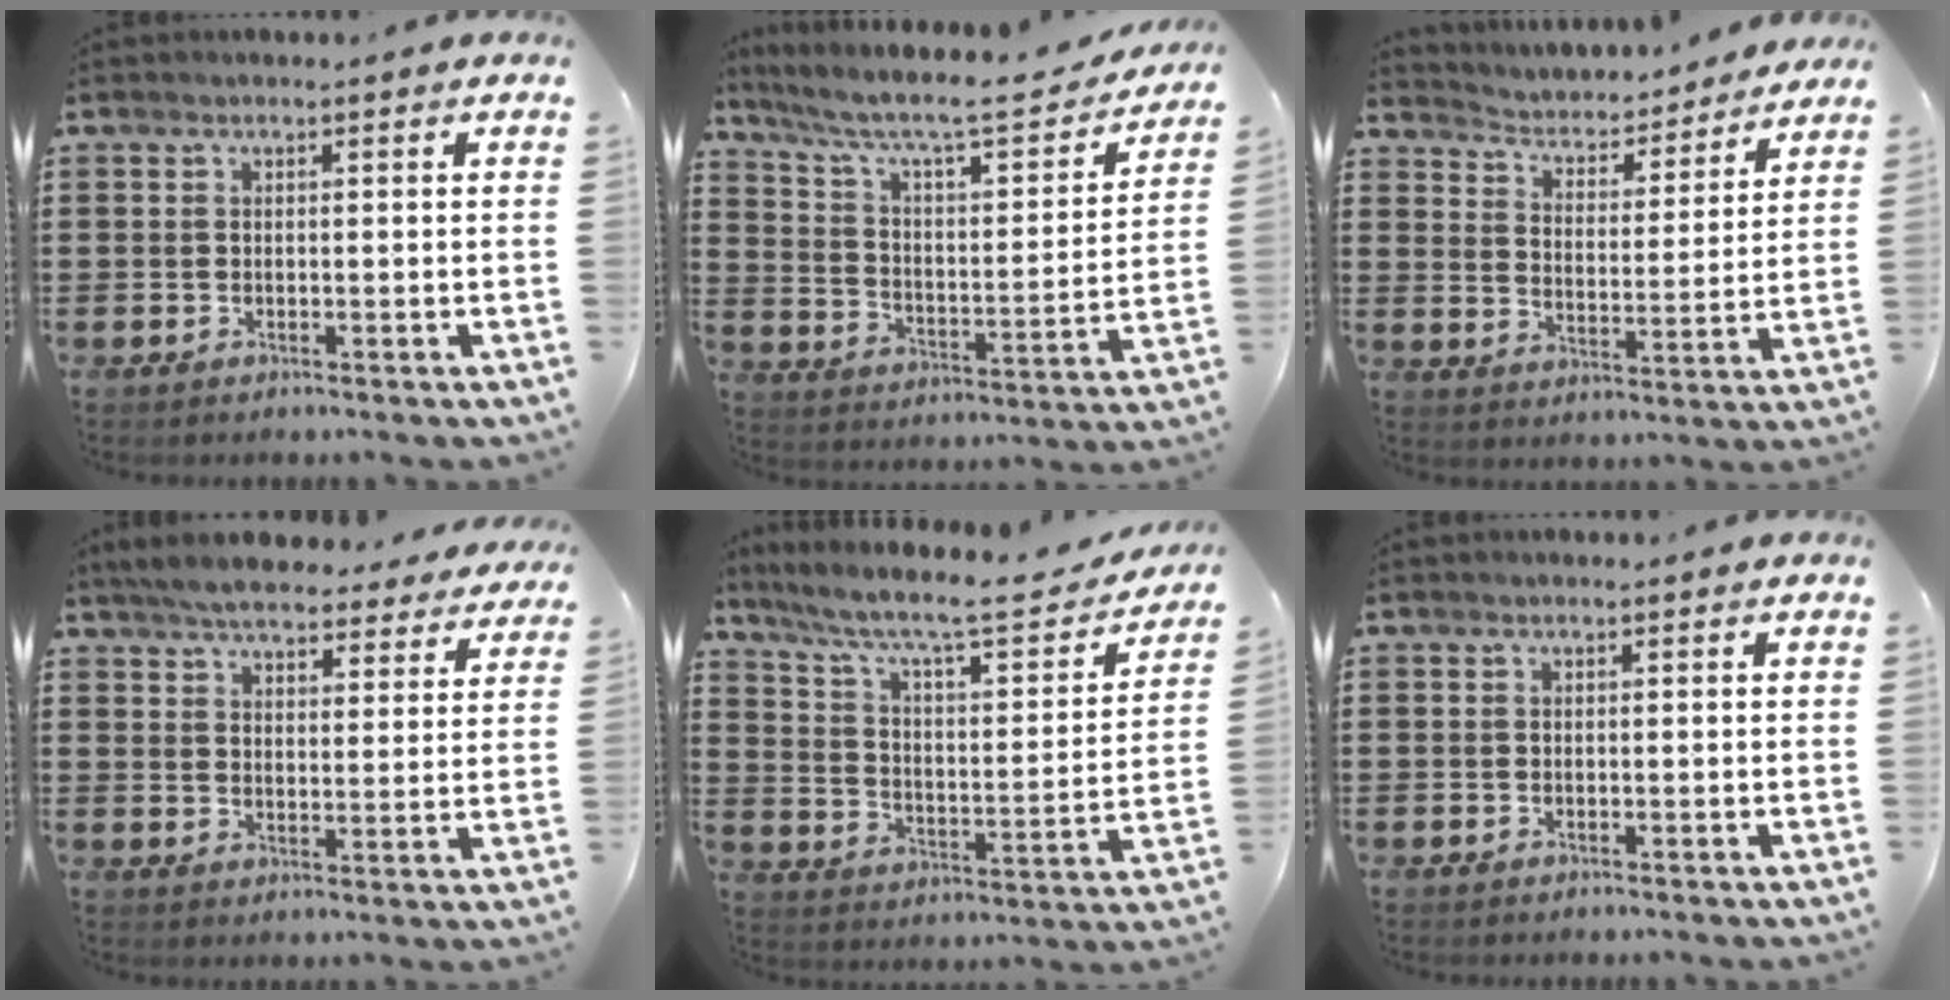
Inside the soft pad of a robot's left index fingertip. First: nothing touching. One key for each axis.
{"total": 8.2, "fx": 6.6, "fy": 0.8, "fz": 4.7, "tx": -0.119, "ty": -0.048, "tz": 0.105}
{"total": 3.0, "fx": 2.9, "fy": 0.5, "fz": 0.0, "tx": -0.023, "ty": -0.031, "tz": 0.040}
{"total": 5.8, "fx": 5.5, "fy": 0.6, "fz": 1.5, "tx": -0.054, "ty": -0.022, "tz": 0.099}
{"total": 8.9, "fx": 6.9, "fy": 0.9, "fz": 5.5, "tx": -0.125, "ty": -0.047, "tz": 0.108}
{"total": 0.0}